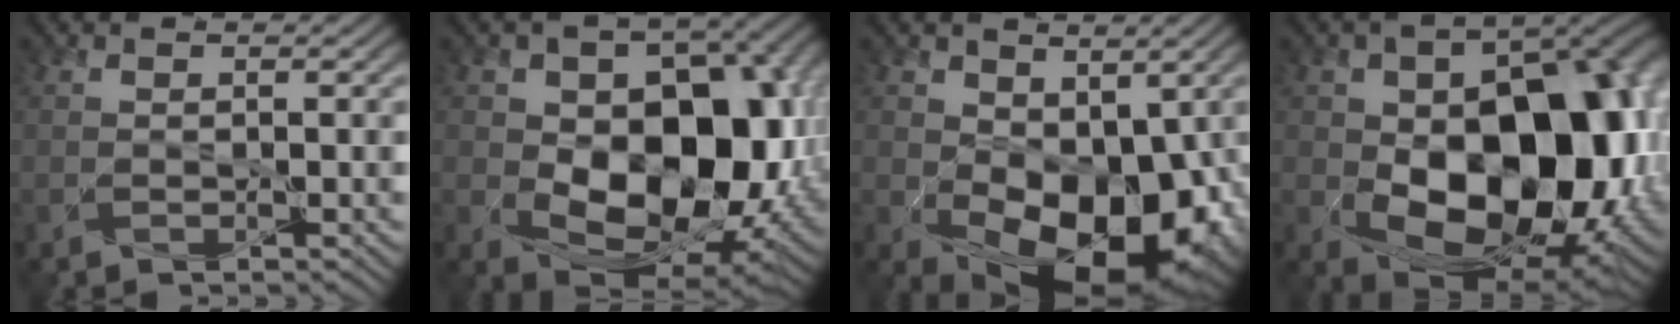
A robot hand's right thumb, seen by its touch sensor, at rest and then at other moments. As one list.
[{"total": 15.3, "force": [-1.7, 10.5, 11.0], "torque": [-0.142, -0.036, -0.016]}, {"total": 12.3, "force": [-1.2, 8.3, 9.0], "torque": [-0.135, -0.049, -0.003]}, {"total": 18.5, "force": [-2.8, 12.1, 13.7], "torque": [-0.179, -0.042, -0.024]}]